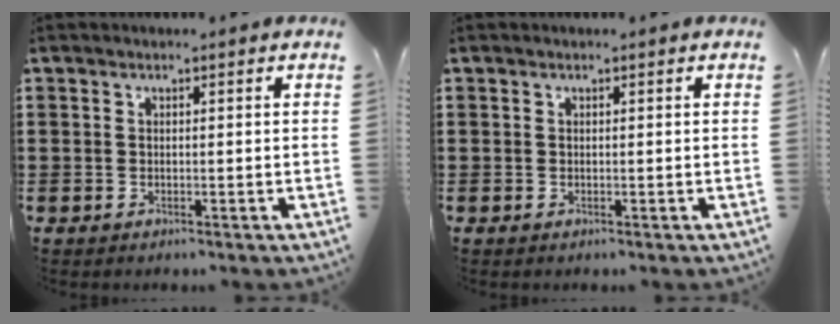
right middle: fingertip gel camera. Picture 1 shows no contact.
{"total": 0.0}